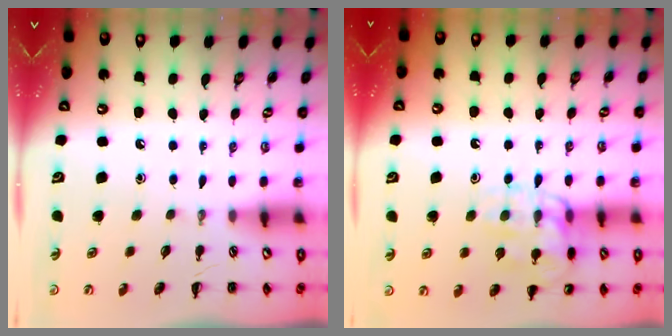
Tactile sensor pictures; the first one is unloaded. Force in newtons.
{"total": 13.7, "press": 13.7, "slide": 1.2}